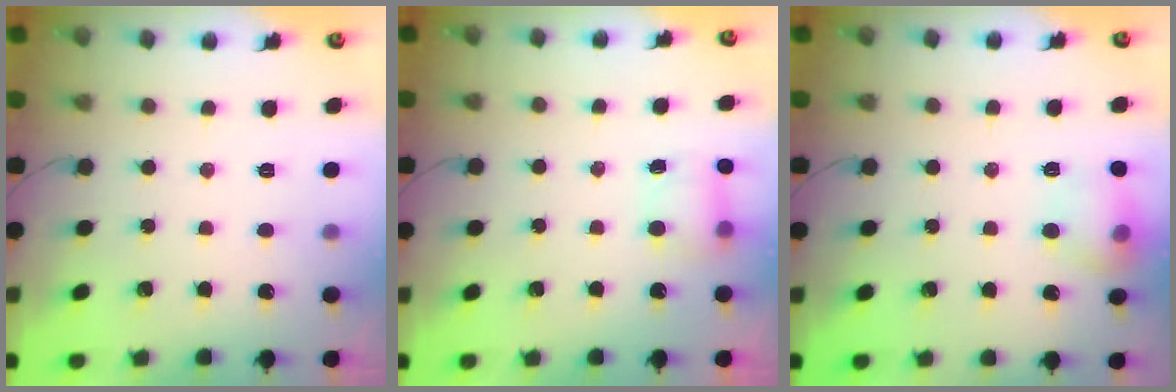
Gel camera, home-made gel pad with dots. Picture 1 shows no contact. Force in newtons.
{"total": 4.6, "press": 4.5, "slide": 0.8}
{"total": 10.1, "press": 10.1, "slide": 0.6}